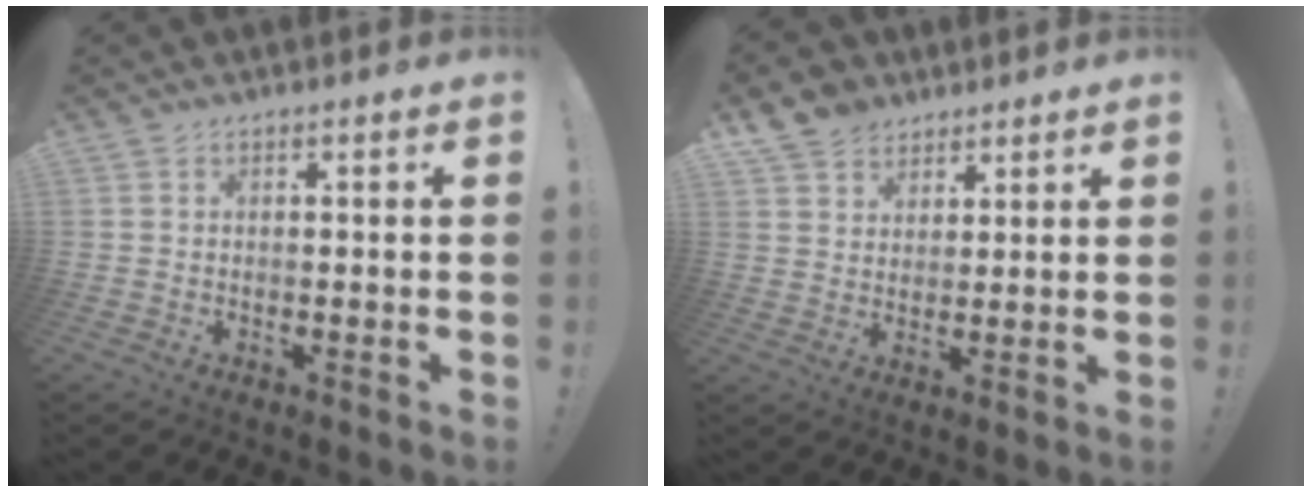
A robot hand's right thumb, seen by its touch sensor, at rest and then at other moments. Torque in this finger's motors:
{"motor_torque": [-0.11, 1.25, 0.15, 0.00, 0.04]}